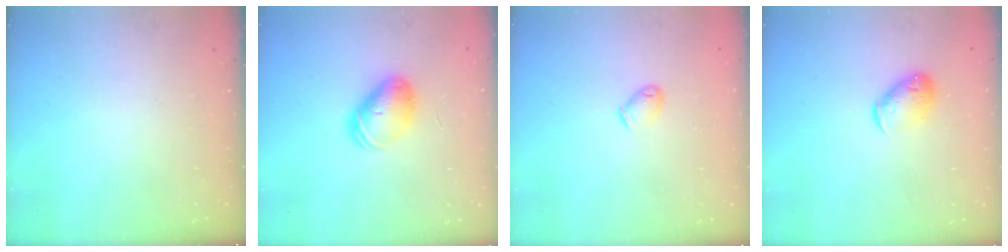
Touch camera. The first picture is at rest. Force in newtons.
{"total": 9.3, "press": 9.2, "slide": 1.4}
{"total": 4.2, "press": 4.1, "slide": 0.7}
{"total": 9.3, "press": 9.2, "slide": 1.4}